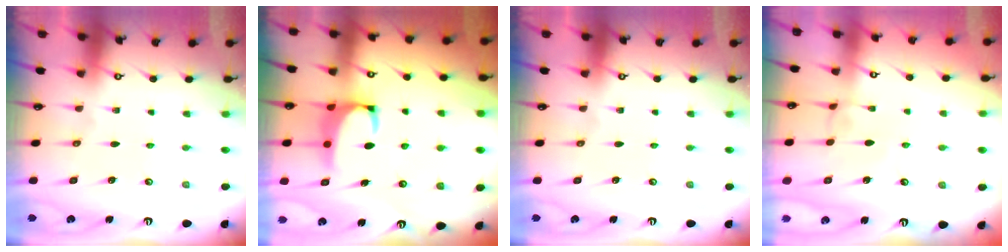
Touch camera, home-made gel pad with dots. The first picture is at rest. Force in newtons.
{"total": 2.5, "press": 2.3, "slide": 1.0}
{"total": 0.0}
{"total": 2.8, "press": 2.8, "slide": 0.2}